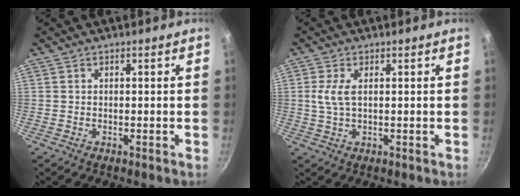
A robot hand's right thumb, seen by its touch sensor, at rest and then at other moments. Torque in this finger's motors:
{"motor_torque": [0.56, 1.22, 0.79, -0.25, 0.19]}